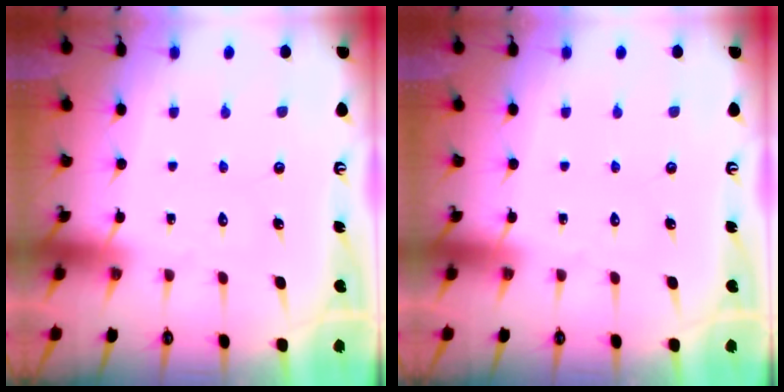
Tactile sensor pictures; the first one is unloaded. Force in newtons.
{"total": 0.0}